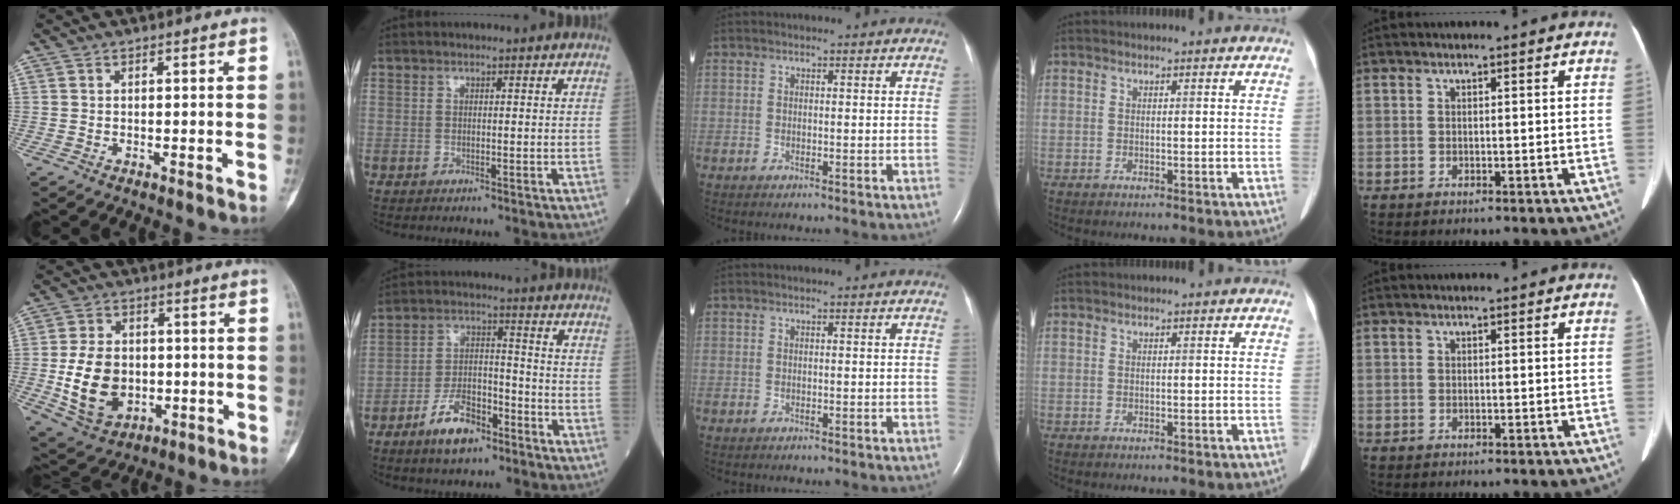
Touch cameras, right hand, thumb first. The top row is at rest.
{"thumb": {"total": 13.1, "force": [-1.9, 9.7, 8.7], "torque": [-0.135, 0.005, -0.020]}, "index": {"total": 8.9, "force": [-5.8, 3.6, 5.7], "torque": [-0.111, 0.008, -0.106]}}